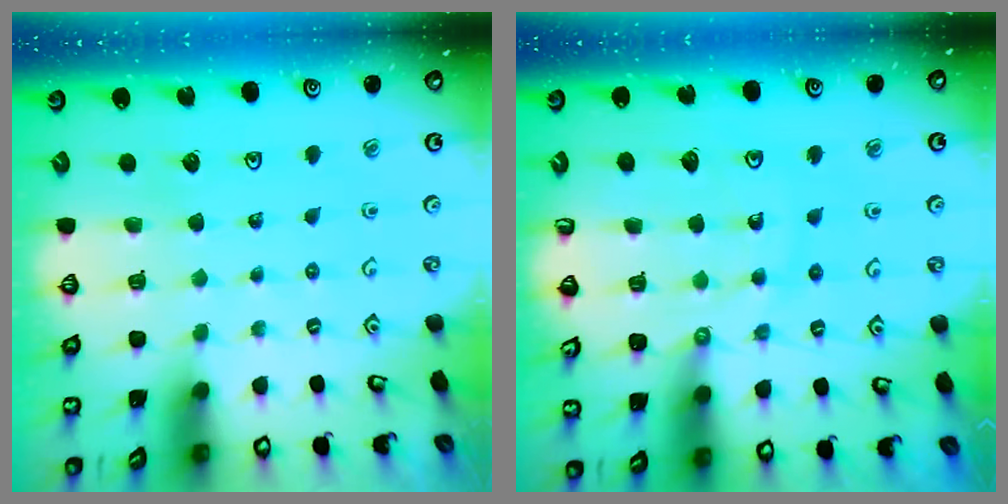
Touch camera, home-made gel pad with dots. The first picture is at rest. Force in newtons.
{"total": 11.9, "press": 11.8, "slide": 1.5}